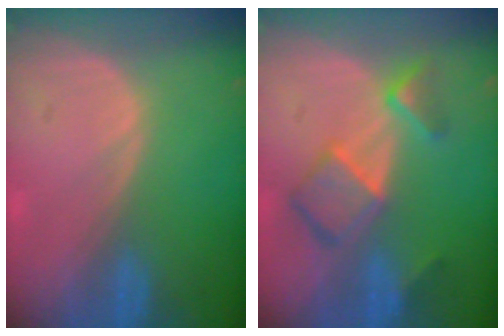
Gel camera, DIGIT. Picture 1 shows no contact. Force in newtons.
{"total": 7.5, "press": 6.5, "slide": 3.7}